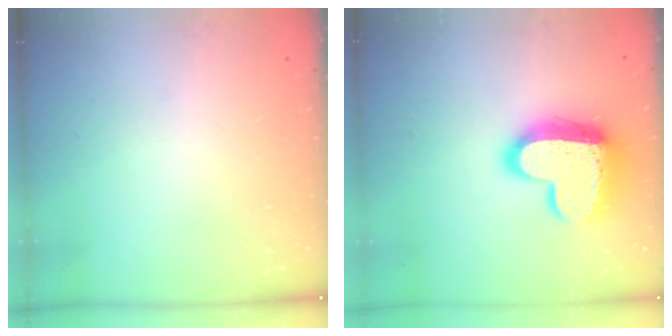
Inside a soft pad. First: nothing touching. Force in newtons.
{"total": 17.4, "press": 17.3, "slide": 1.5}